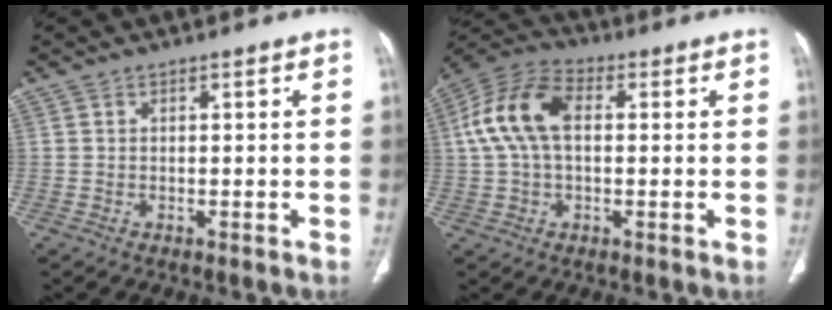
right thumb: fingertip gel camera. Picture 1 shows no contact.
{"total": 12.5, "force": [1.7, 7.5, 9.8], "torque": [-0.202, 0.032, 0.023]}